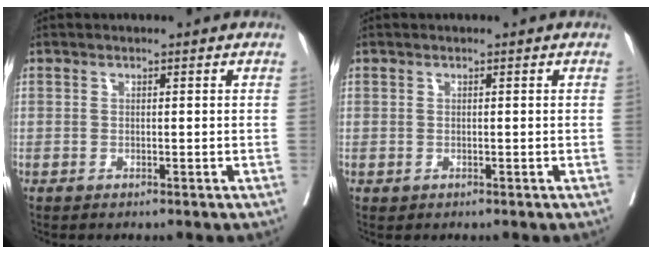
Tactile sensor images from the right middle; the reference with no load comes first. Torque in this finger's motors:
{"motor_torque": [0.23, 0.04, 0.04, 0.01]}